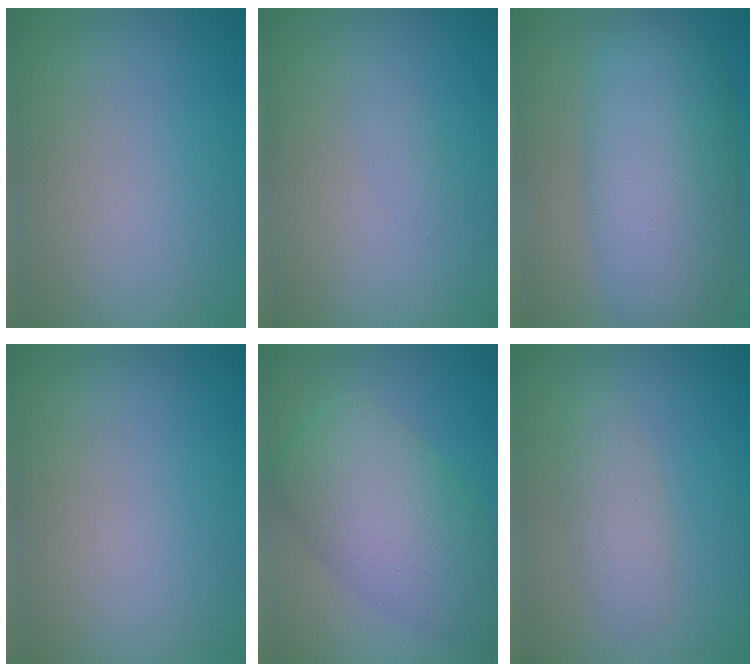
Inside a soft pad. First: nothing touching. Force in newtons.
{"total": 0.7, "press": 0.7, "slide": 0.0}
{"total": 9.5, "press": 9.5, "slide": 0.2}
{"total": 0.0}
{"total": 7.8, "press": 7.8, "slide": 0.5}
{"total": 2.3, "press": 2.3, "slide": 0.1}